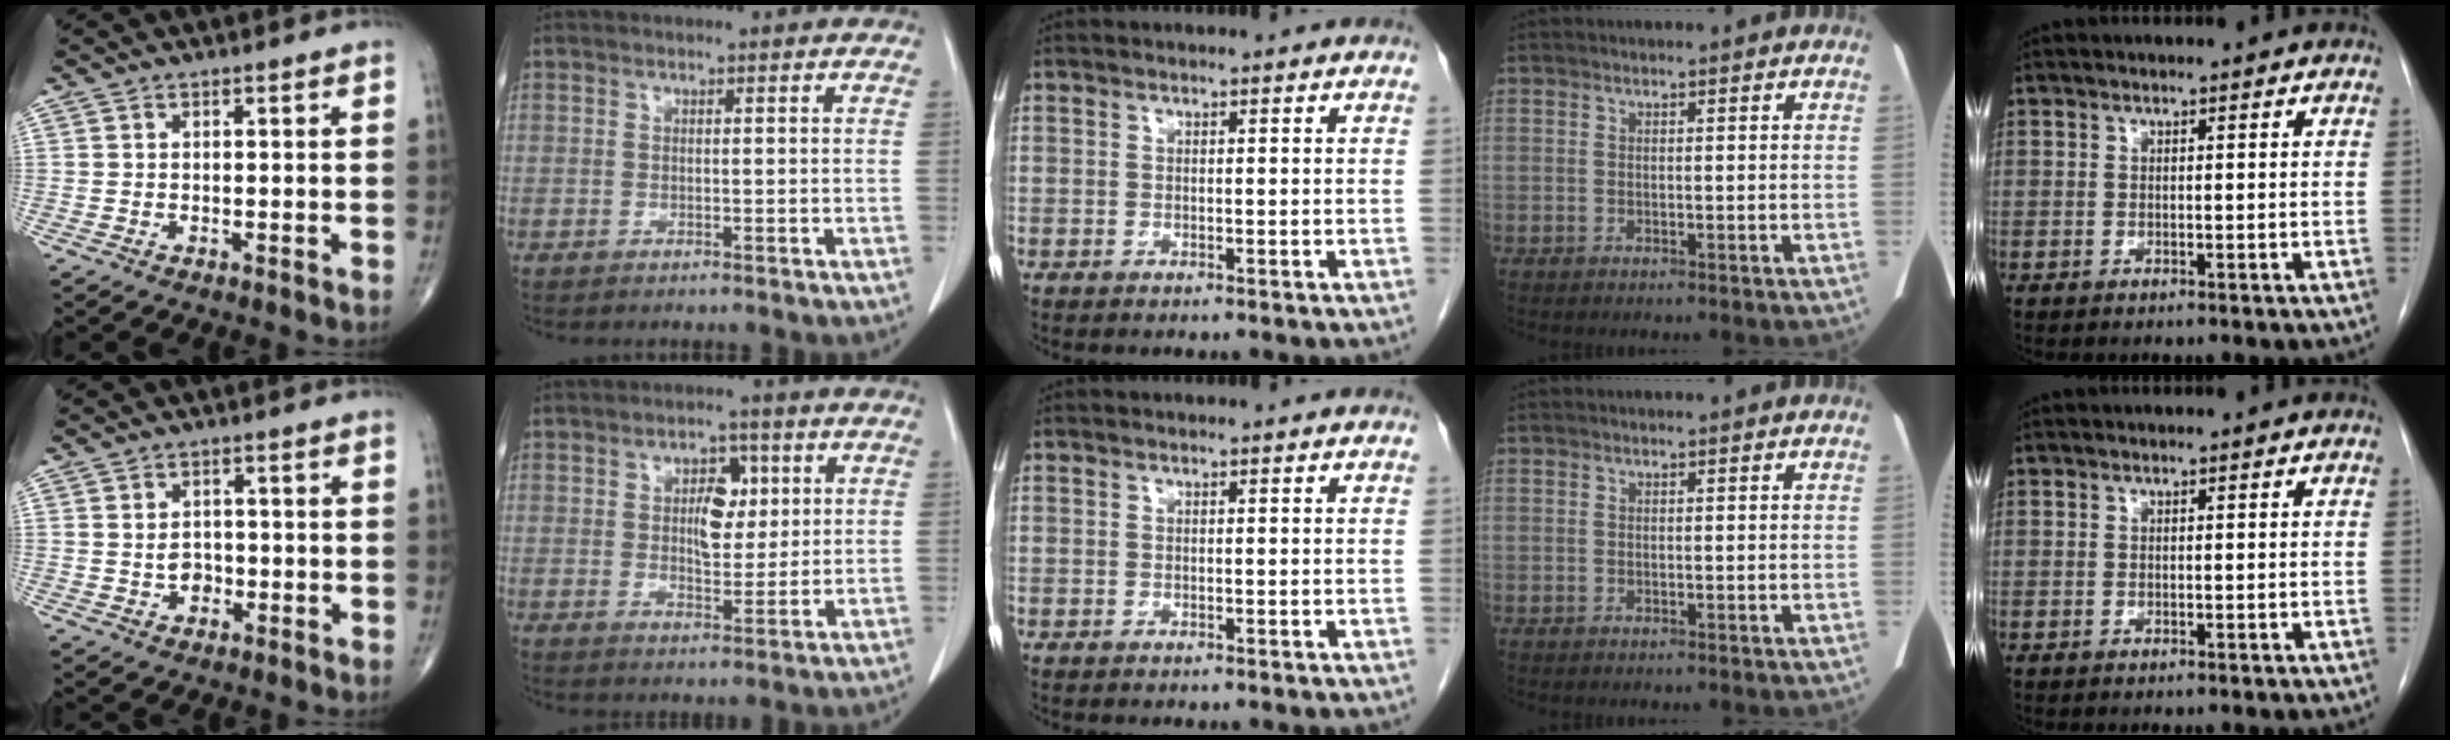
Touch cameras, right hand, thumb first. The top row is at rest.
{"thumb": {"total": 3.2, "force": [-0.5, 2.6, 1.9], "torque": [-0.015, 0.005, -0.007]}, "index": {"total": 6.3, "force": [1.6, 3.3, 5.1], "torque": [-0.079, 0.009, 0.029]}}